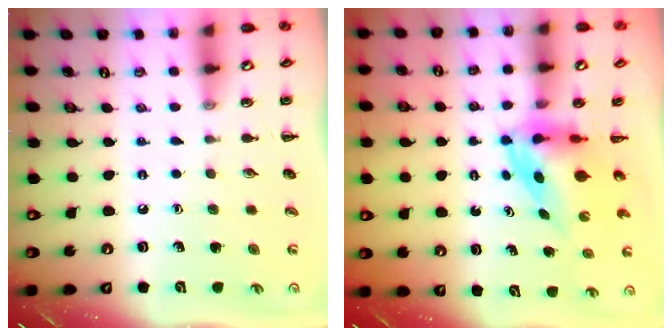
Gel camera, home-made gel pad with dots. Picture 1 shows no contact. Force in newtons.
{"total": 3.7, "press": 3.6, "slide": 0.9}